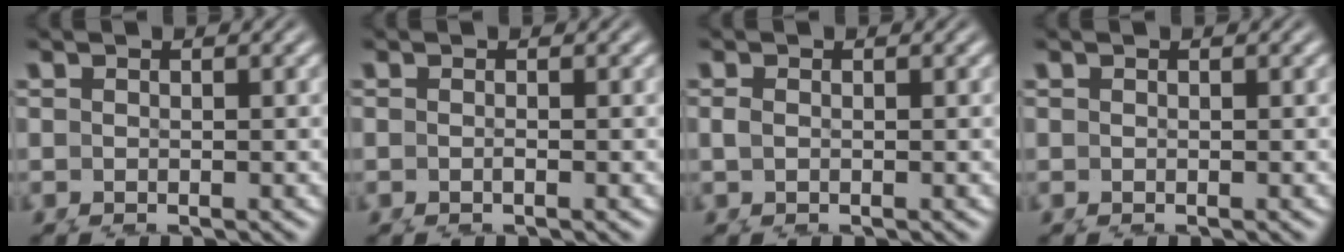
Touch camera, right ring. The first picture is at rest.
{"total": 0.6, "force": [0.0, -0.3, 0.5], "torque": [-0.008, -0.001, 0.001]}
{"total": 0.7, "force": [0.3, -0.4, 0.4], "torque": [-0.010, -0.005, 0.010]}
{"total": 0.0}